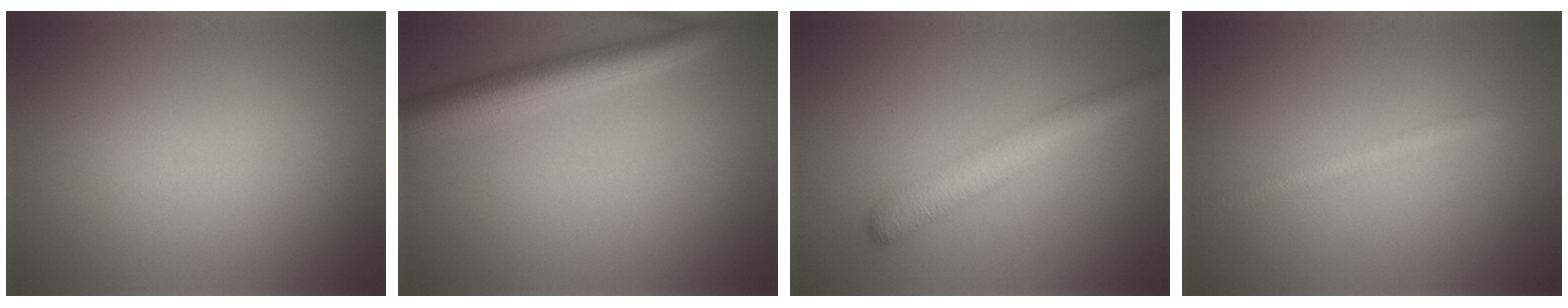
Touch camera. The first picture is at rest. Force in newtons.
{"total": 4.3, "press": 4.3, "slide": 0.2}
{"total": 4.0, "press": 4.0, "slide": 0.1}
{"total": 1.7, "press": 1.7, "slide": 0.1}